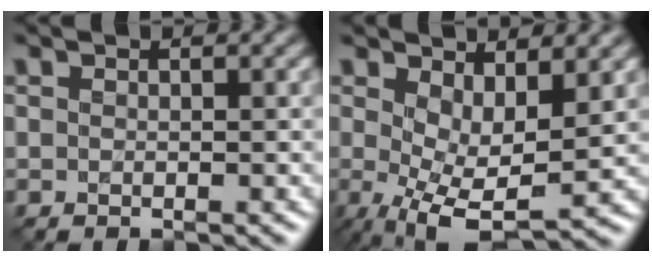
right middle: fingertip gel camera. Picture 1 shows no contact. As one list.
[{"total": 7.0, "force": [0.6, 3.1, 6.3], "torque": [-0.126, -0.015, 0.015]}]